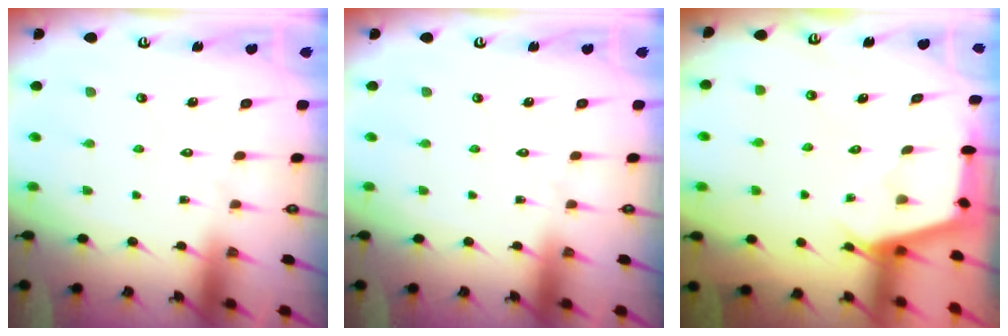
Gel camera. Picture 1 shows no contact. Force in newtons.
{"total": 0.0}
{"total": 2.5, "press": 2.5, "slide": 0.4}